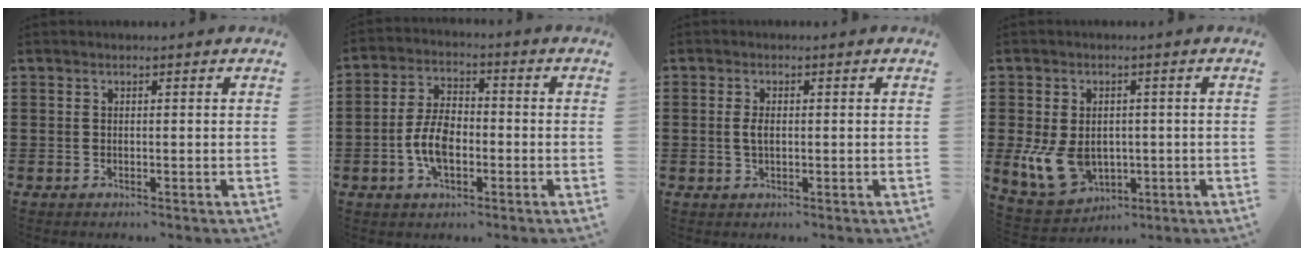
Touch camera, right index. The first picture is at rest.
{"total": 7.0, "force": [-1.8, 3.7, 5.7], "torque": [-0.133, 0.002, -0.041]}
{"total": 2.1, "force": [-0.1, 1.0, 1.8], "torque": [-0.043, 0.000, -0.005]}
{"total": 8.5, "force": [-1.5, 6.4, 5.5], "torque": [-0.133, 0.004, -0.028]}